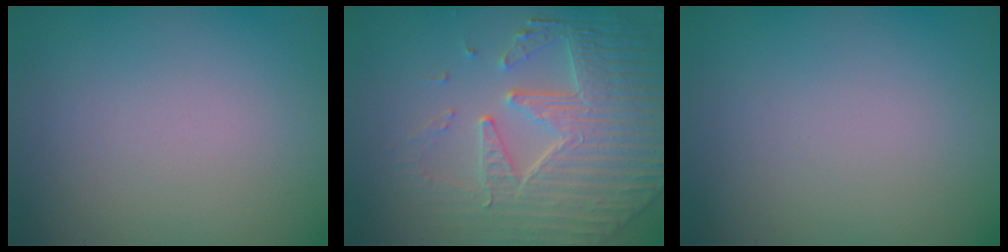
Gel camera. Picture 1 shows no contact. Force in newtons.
{"total": 6.7, "press": 5.5, "slide": 3.8}
{"total": 0.0}